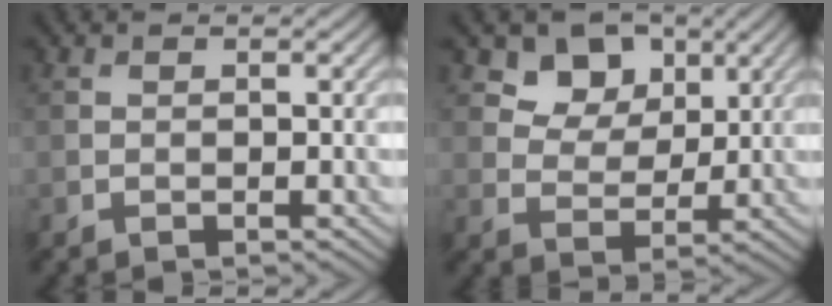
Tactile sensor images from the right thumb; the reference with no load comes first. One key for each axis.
{"total": 6.4, "fx": 3.7, "fy": 4.5, "fz": 2.7, "tx": -0.049, "ty": -0.027, "tz": 0.076}